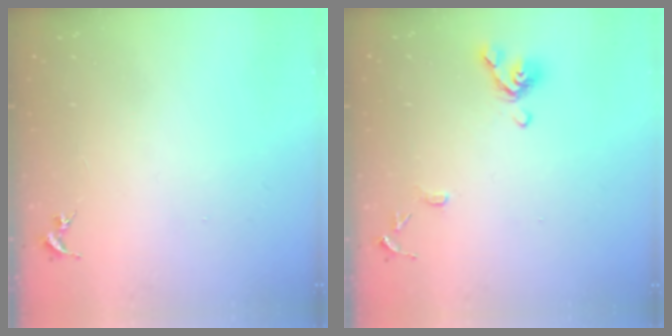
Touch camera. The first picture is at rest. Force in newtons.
{"total": 10.3, "press": 10.2, "slide": 1.3}